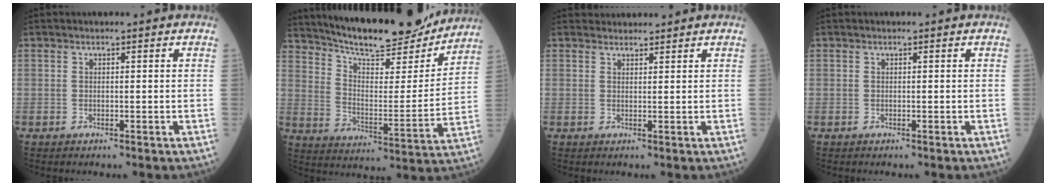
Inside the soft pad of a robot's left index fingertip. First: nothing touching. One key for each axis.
{"total": 20.3, "fx": 18.6, "fy": 3.4, "fz": 7.4, "tx": -0.121, "ty": -0.020, "tz": 0.272}
{"total": 2.5, "fx": 2.4, "fy": 0.4, "fz": -0.2, "tx": 0.001, "ty": 0.017, "tz": 0.039}
{"total": 0.0}